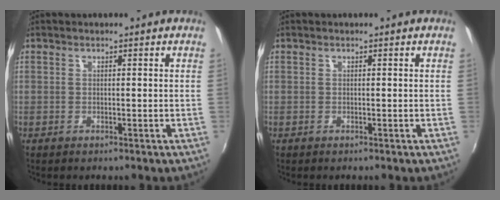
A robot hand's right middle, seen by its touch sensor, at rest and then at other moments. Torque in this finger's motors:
{"motor_torque": [0.10, 0.01, 0.03, 0.00]}